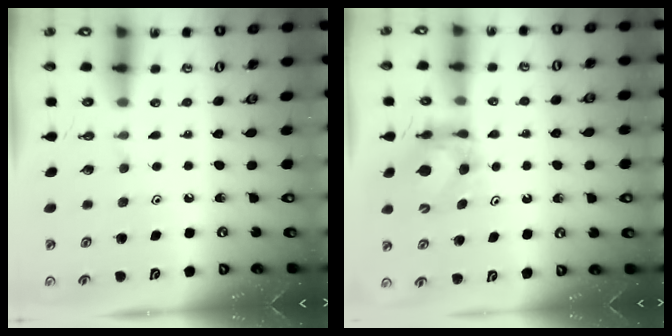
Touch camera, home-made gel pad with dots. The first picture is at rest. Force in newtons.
{"total": 5.9, "press": 5.9, "slide": 0.6}